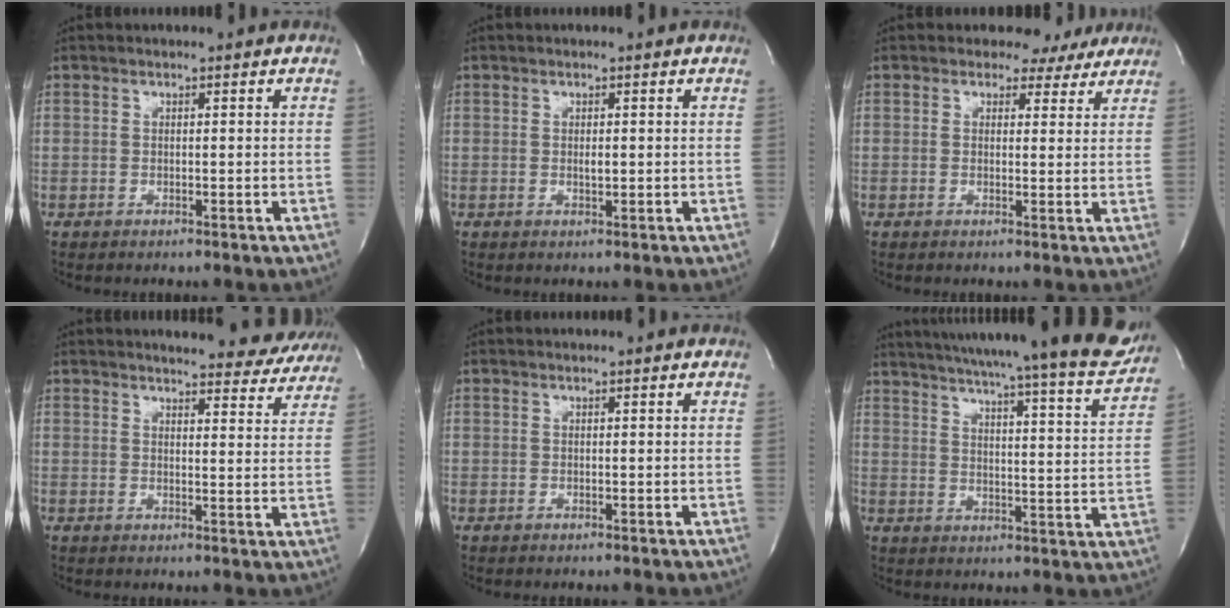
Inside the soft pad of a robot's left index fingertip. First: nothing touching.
{"total": 0.9, "force": [0.1, 0.3, 0.9], "torque": [-0.015, -0.002, 0.002]}
{"total": 4.9, "force": [4.1, 2.7, 0.2], "torque": [0.007, -0.002, 0.031]}
{"total": 13.3, "force": [12.8, 2.5, 2.6], "torque": [-0.009, -0.036, 0.126]}
{"total": 0.0}
{"total": 25.7, "force": [23.3, 0.6, 10.9], "torque": [-0.166, -0.065, 0.289]}